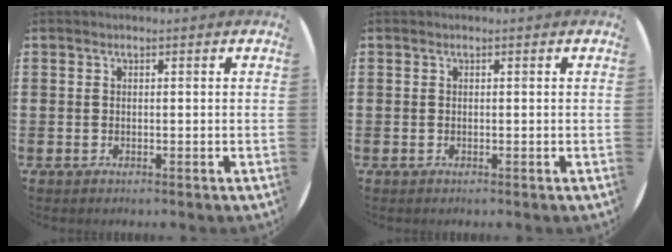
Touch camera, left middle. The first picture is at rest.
{"total": 0.0}